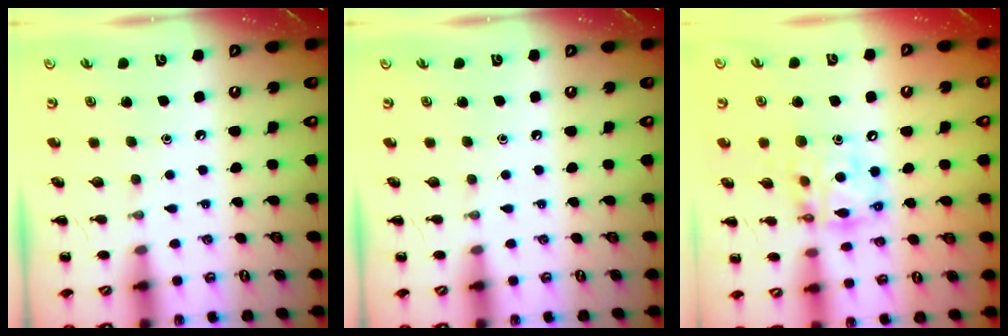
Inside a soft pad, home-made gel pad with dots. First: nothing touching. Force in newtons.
{"total": 0.0}
{"total": 14.6, "press": 14.2, "slide": 3.7}